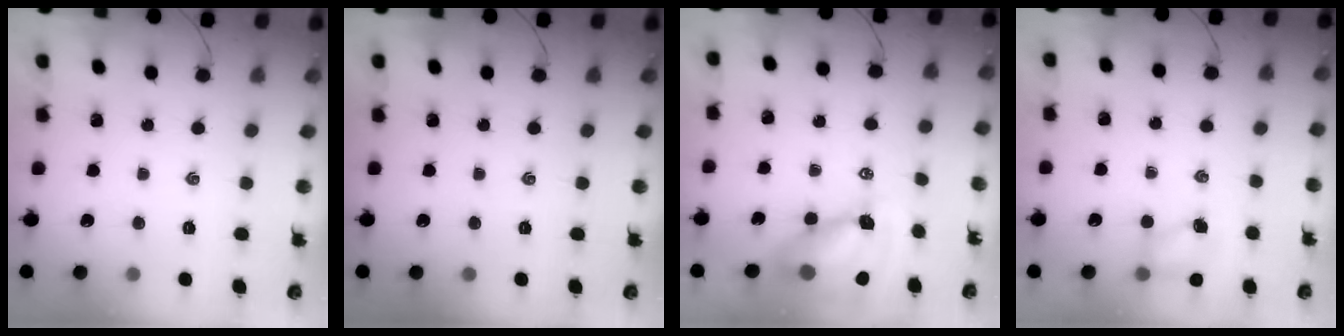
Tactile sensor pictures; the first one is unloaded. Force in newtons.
{"total": 0.0}
{"total": 9.0, "press": 8.6, "slide": 2.4}
{"total": 4.6, "press": 4.6, "slide": 0.7}